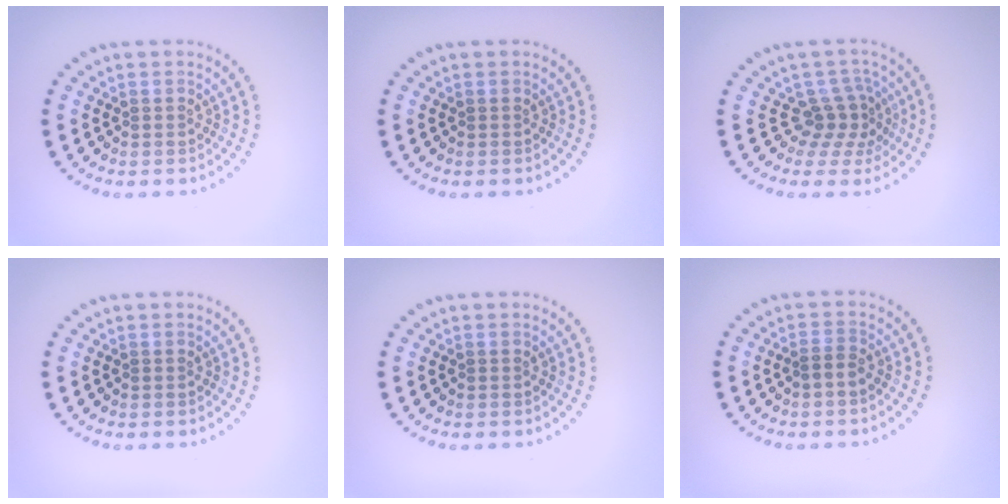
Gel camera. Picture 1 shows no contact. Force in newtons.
{"total": 0.0}
{"total": 2.9, "press": 1.9, "slide": 2.2}
{"total": 0.0}
{"total": 0.0}
{"total": 1.2, "press": 1.1, "slide": 0.5}